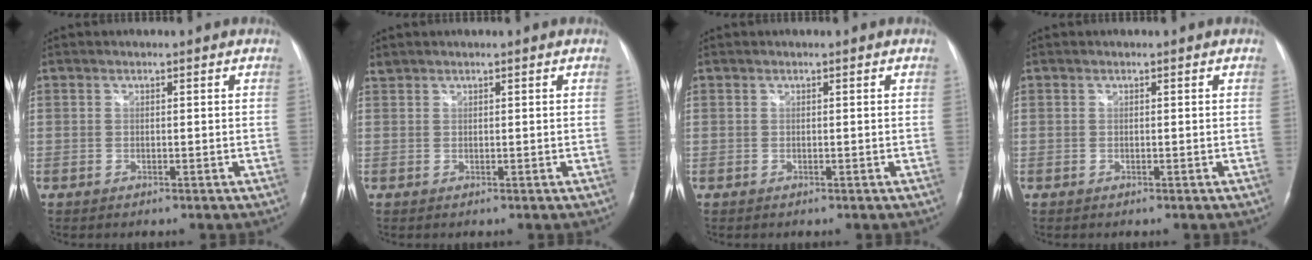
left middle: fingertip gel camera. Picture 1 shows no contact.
{"total": 0.7, "force": [0.7, 0.1, -0.1], "torque": [-0.006, 0.011, 0.018]}
{"total": 0.0}
{"total": 0.0}